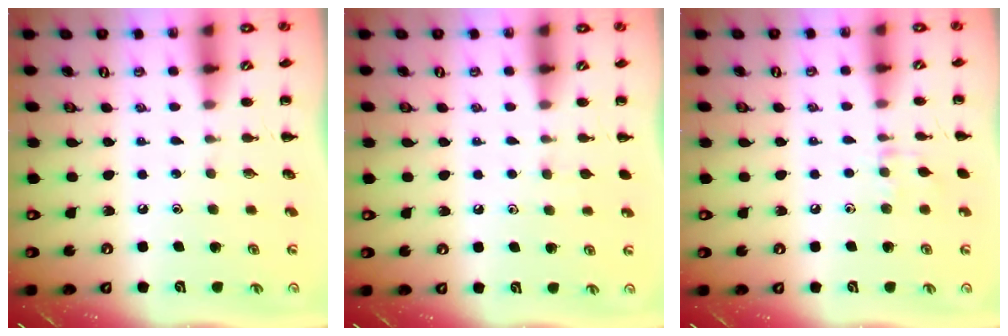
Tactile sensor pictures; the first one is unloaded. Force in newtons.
{"total": 2.3, "press": 2.0, "slide": 1.1}
{"total": 5.8, "press": 5.5, "slide": 1.6}